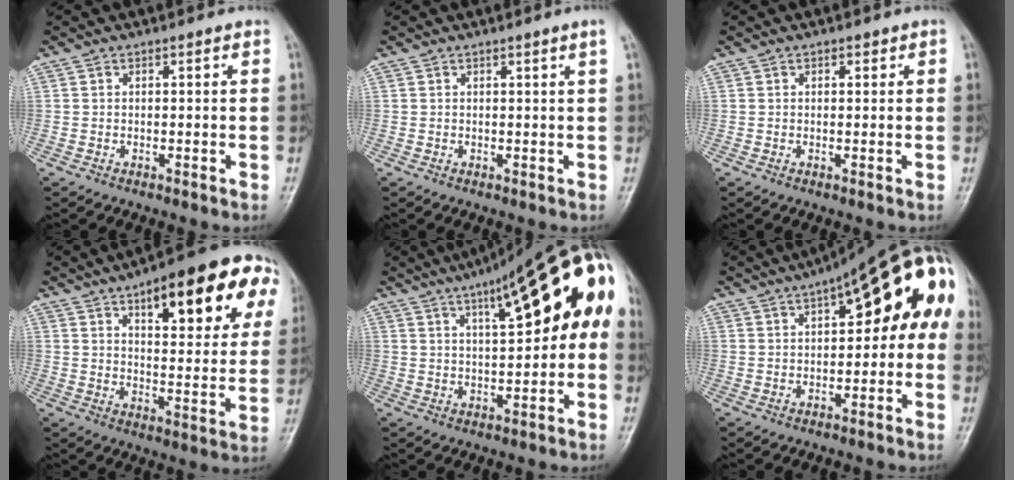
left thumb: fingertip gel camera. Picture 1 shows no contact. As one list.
[{"total": 1.2, "force": [0.6, -0.5, 0.9], "torque": [-0.023, -0.007, 0.013]}, {"total": 0.9, "force": [0.4, 0.6, 0.4], "torque": [0.003, -0.001, 0.003]}, {"total": 21.2, "force": [9.9, 7.6, 17.1], "torque": [-0.193, -0.011, 0.134]}, {"total": 20.9, "force": [6.0, 6.7, 18.9], "torque": [-0.249, 0.036, 0.076]}, {"total": 17.5, "force": [3.7, 7.3, 15.5], "torque": [-0.173, 0.037, 0.033]}]